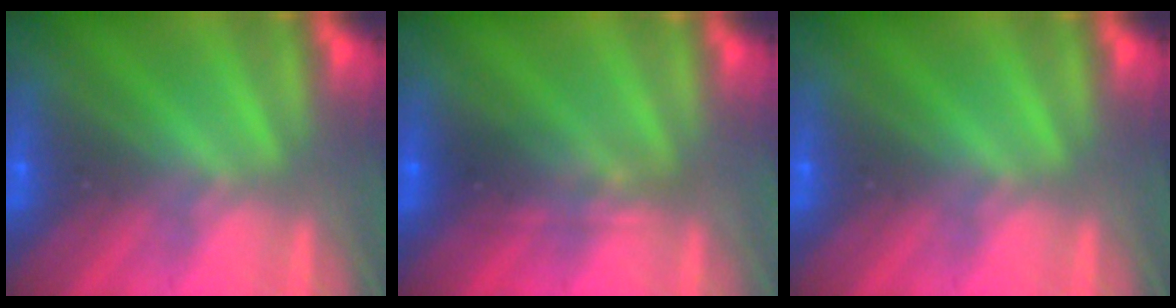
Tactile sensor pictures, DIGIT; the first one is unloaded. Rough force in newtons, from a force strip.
{"total": 2.3}
{"total": 0.0}